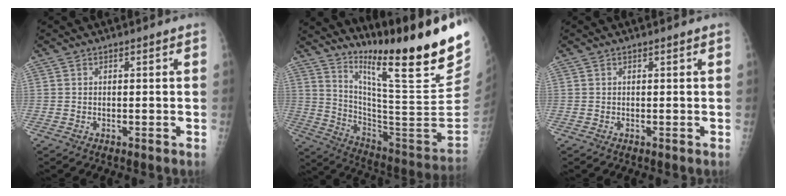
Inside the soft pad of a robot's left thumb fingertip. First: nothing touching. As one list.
[{"total": 27.3, "force": [19.0, 1.9, 19.5], "torque": [-0.278, -0.130, 0.297]}, {"total": 0.0}]